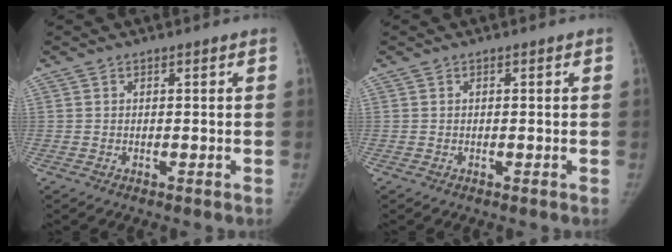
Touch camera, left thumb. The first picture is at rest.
{"total": 0.0}